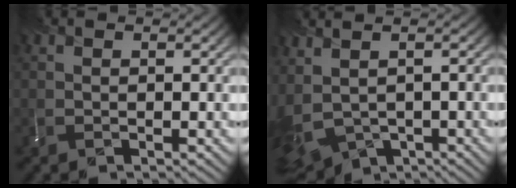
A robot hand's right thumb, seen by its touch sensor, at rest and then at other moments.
{"total": 9.1, "force": [-0.3, 6.0, 6.8], "torque": [-0.163, -0.025, 0.028]}